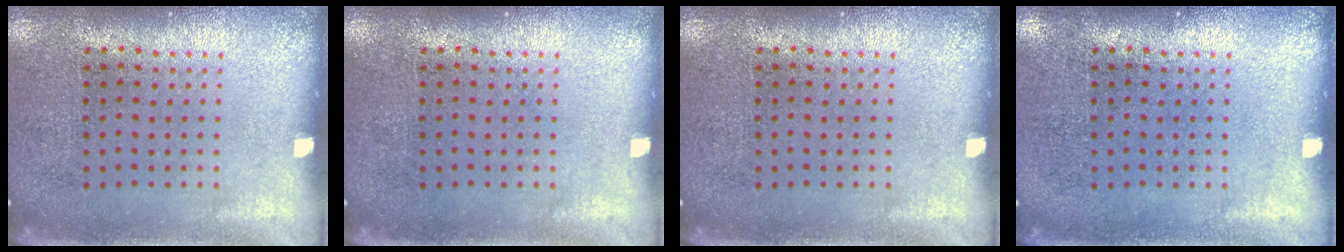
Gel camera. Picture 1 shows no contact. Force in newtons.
{"total": 0.0}
{"total": 0.0}
{"total": 0.0}